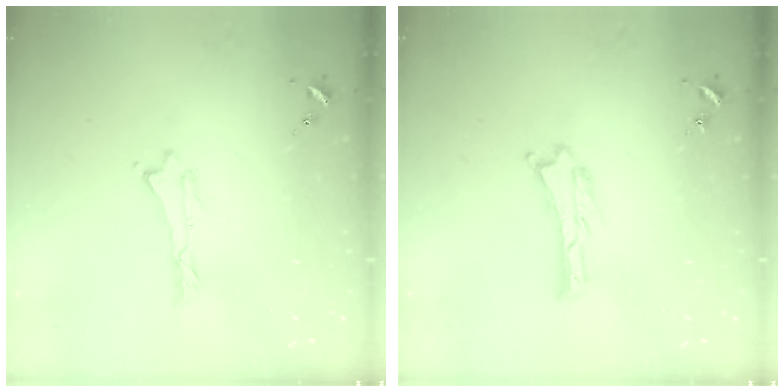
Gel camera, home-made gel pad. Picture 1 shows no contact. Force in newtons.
{"total": 0.0}